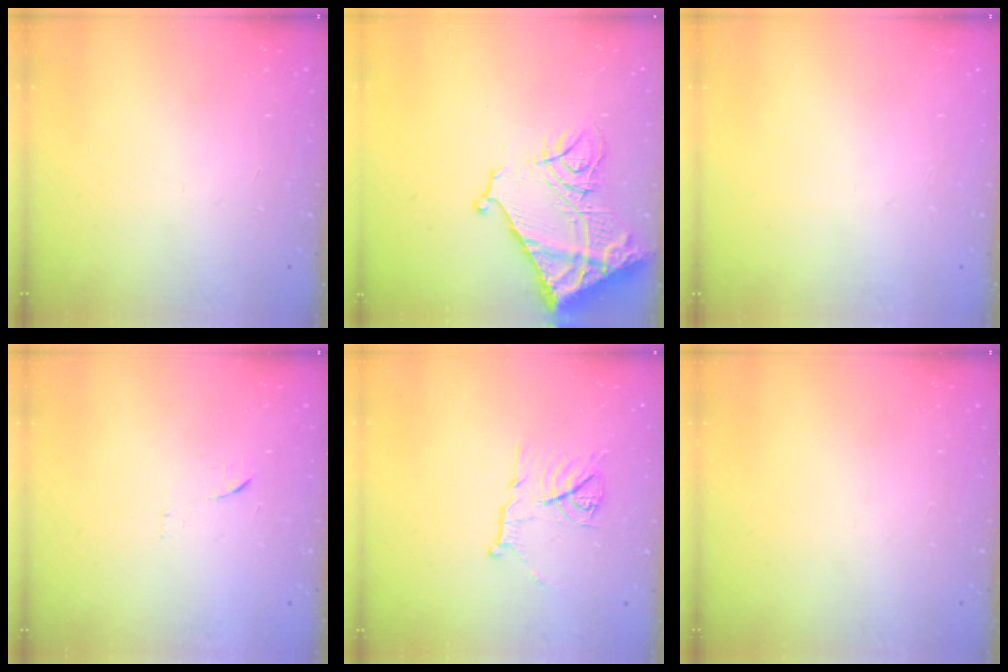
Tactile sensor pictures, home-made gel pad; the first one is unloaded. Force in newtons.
{"total": 17.0, "press": 16.8, "slide": 2.0}
{"total": 0.0}
{"total": 5.8, "press": 5.7, "slide": 0.4}
{"total": 10.3, "press": 10.3, "slide": 0.1}
{"total": 0.0}